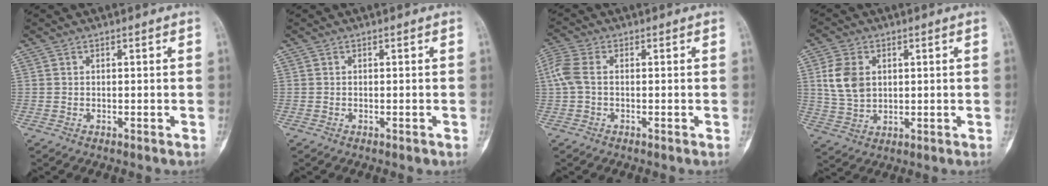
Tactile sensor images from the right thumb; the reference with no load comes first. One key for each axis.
{"total": 0.5, "fx": -0.3, "fy": 0.2, "fz": 0.4, "tx": -0.002, "ty": 0.000, "tz": -0.003}
{"total": 4.9, "fx": -0.2, "fy": 2.9, "fz": 3.9, "tx": -0.111, "ty": 0.016, "tz": -0.013}
{"total": 8.1, "fx": 1.7, "fy": 5.8, "fz": 5.4, "tx": -0.098, "ty": -0.003, "tz": 0.038}